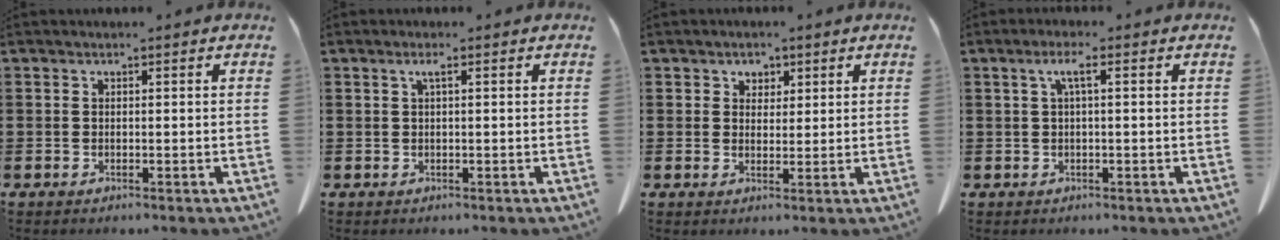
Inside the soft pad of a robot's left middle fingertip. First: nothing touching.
{"total": 1.3, "force": [0.3, 0.2, 1.2], "torque": [-0.024, 0.002, 0.005]}
{"total": 2.2, "force": [1.5, 1.6, 0.2], "torque": [-0.005, 0.006, 0.026]}
{"total": 2.7, "force": [0.5, 0.4, 2.7], "torque": [-0.052, 0.006, 0.006]}